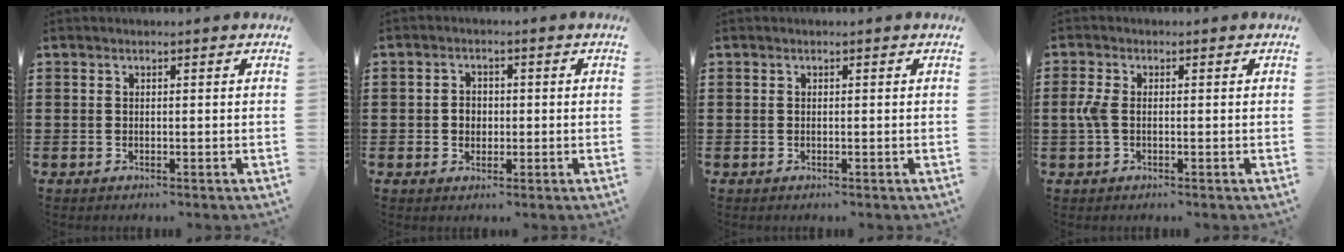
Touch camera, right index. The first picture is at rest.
{"total": 2.3, "force": [-0.2, 2.0, 1.1], "torque": [-0.027, 0.007, -0.007]}
{"total": 0.0}
{"total": 2.8, "force": [-0.4, 1.4, 2.4], "torque": [-0.067, -0.004, -0.014]}